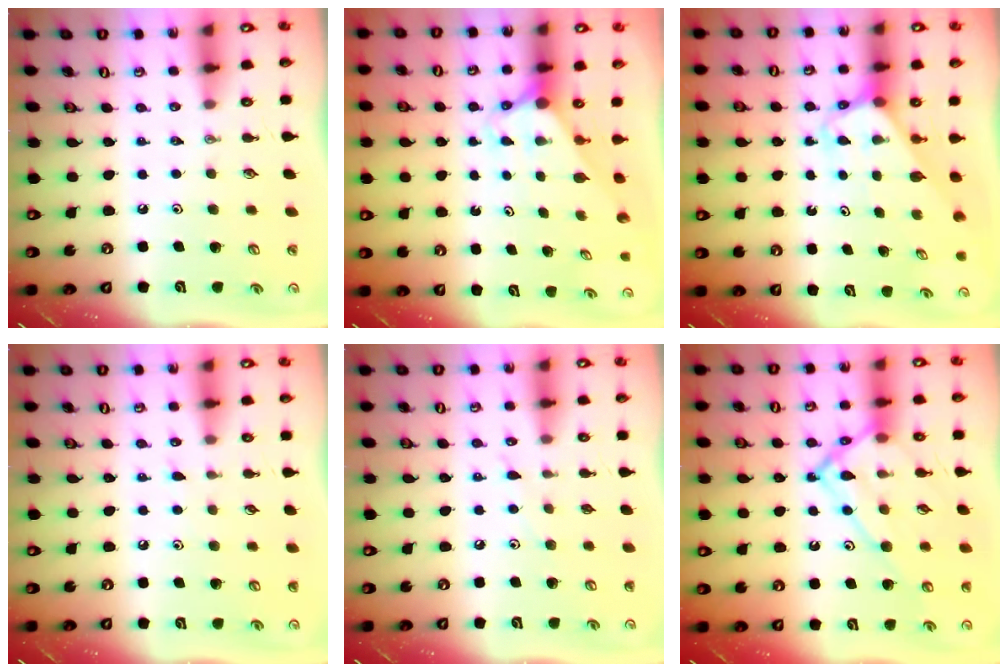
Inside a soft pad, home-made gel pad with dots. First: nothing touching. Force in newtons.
{"total": 2.8, "press": 2.8, "slide": 0.0}
{"total": 3.2, "press": 3.2, "slide": 0.2}
{"total": 5.1, "press": 5.1, "slide": 0.5}
{"total": 4.9, "press": 4.8, "slide": 0.6}
{"total": 16.1, "press": 16.0, "slide": 1.8}